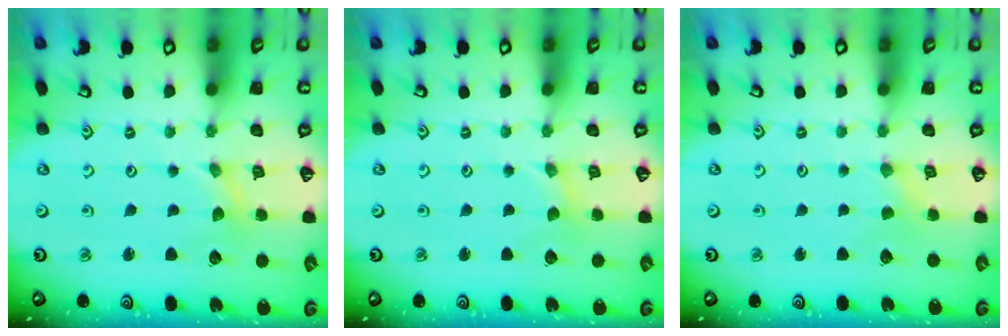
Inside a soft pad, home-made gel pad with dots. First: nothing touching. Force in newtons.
{"total": 0.0}
{"total": 0.5, "press": 0.5, "slide": 0.1}